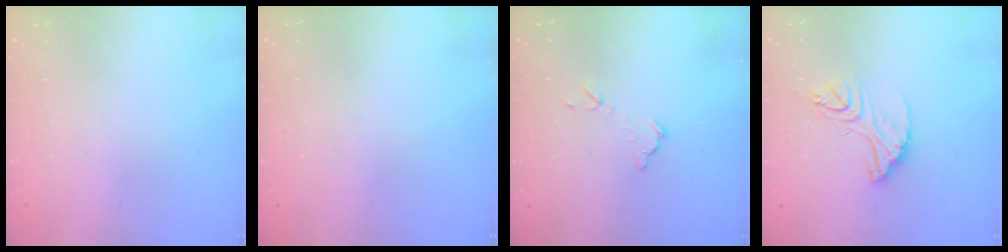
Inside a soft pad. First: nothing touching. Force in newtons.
{"total": 3.9, "press": 3.9, "slide": 0.1}
{"total": 7.4, "press": 7.4, "slide": 0.4}
{"total": 13.2, "press": 13.1, "slide": 1.1}